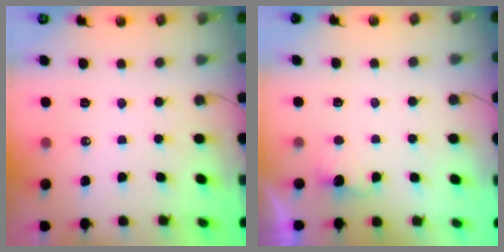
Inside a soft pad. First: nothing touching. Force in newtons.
{"total": 2.4, "press": 2.3, "slide": 0.7}